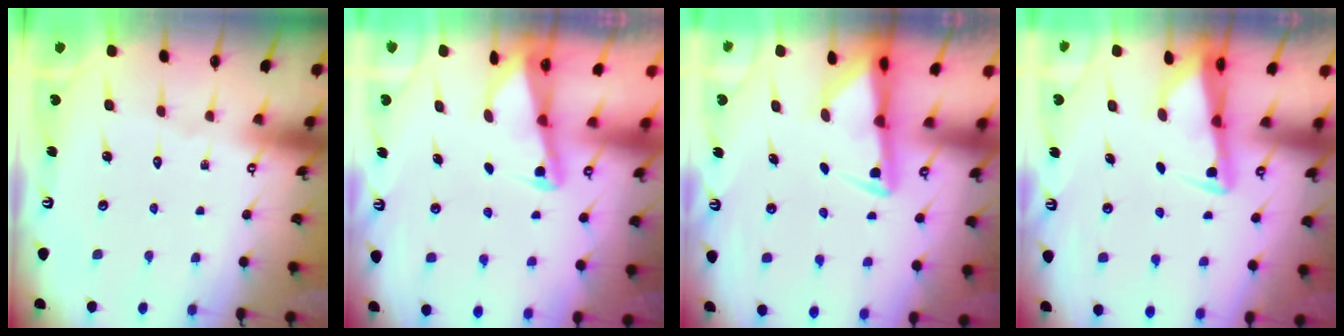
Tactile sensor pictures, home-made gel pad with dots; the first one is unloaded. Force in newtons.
{"total": 2.1, "press": 2.1, "slide": 0.3}
{"total": 3.1, "press": 3.0, "slide": 0.6}
{"total": 2.7, "press": 2.7, "slide": 0.5}